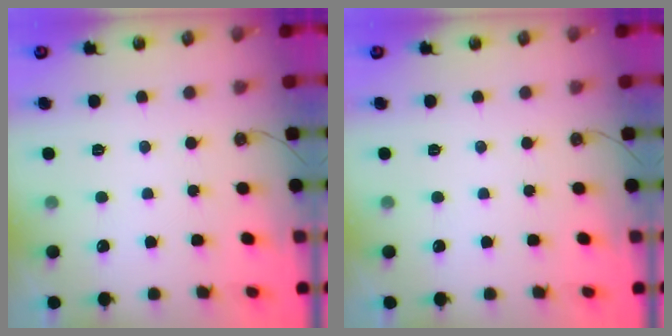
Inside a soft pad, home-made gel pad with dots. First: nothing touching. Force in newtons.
{"total": 0.0}